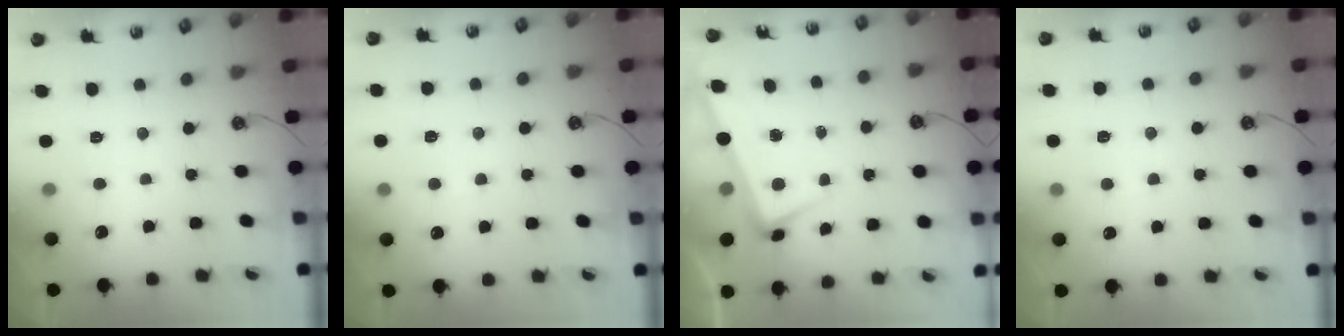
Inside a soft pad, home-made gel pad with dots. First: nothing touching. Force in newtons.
{"total": 2.0, "press": 2.0, "slide": 0.3}
{"total": 1.9, "press": 1.6, "slide": 1.1}
{"total": 3.0, "press": 3.0, "slide": 0.4}